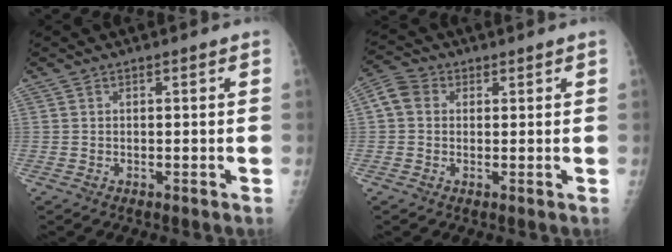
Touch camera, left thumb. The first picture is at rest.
{"total": 5.0, "force": [1.2, 4.0, 2.7], "torque": [-0.047, 0.013, 0.017]}